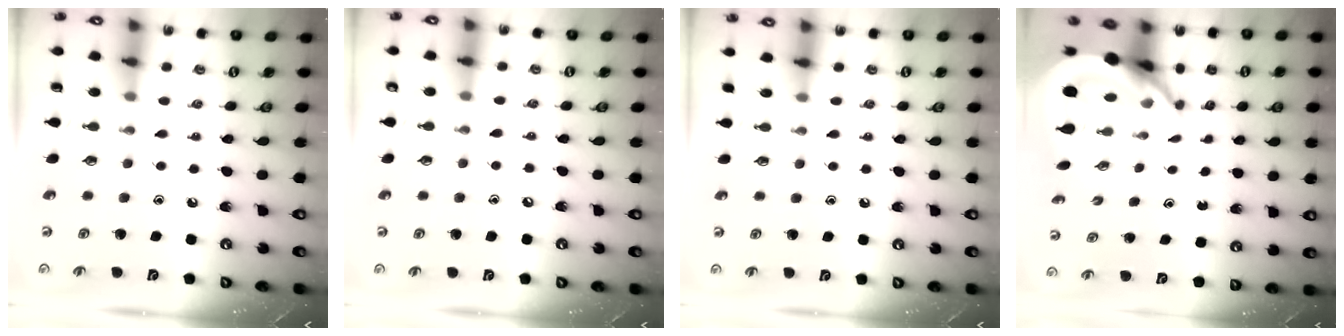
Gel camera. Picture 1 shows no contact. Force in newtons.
{"total": 3.0, "press": 3.0, "slide": 0.4}
{"total": 3.0, "press": 2.9, "slide": 0.5}
{"total": 8.9, "press": 8.8, "slide": 1.3}